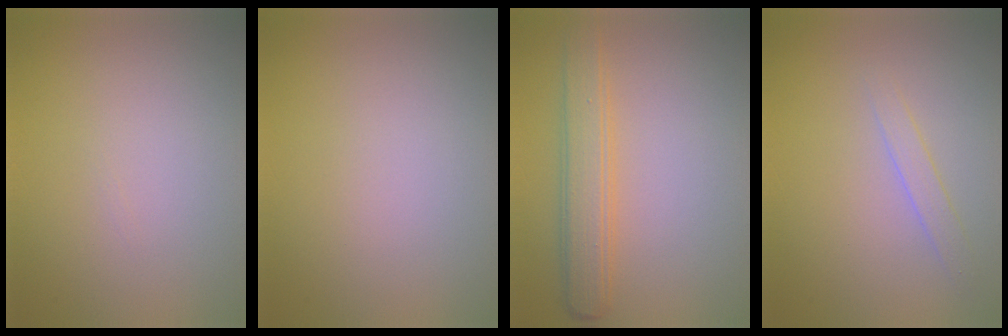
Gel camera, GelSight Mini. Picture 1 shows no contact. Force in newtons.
{"total": 0.0}
{"total": 3.6, "press": 3.6, "slide": 0.3}
{"total": 1.3, "press": 1.3, "slide": 0.0}